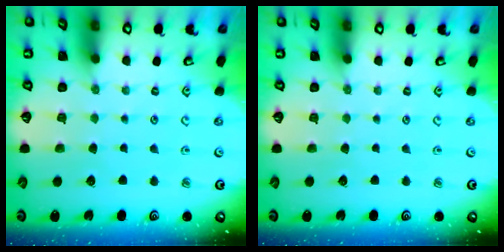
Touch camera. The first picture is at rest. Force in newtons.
{"total": 0.0}